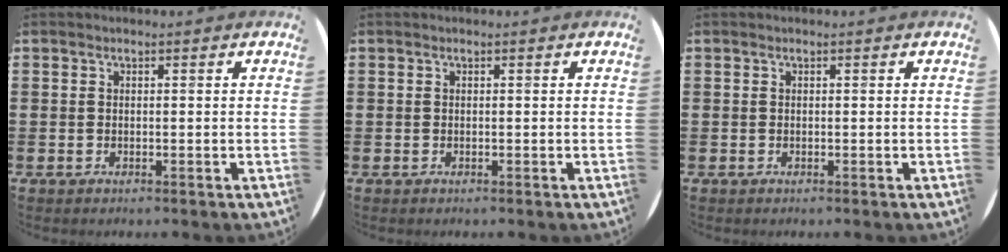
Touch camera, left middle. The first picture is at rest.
{"total": 0.0}
{"total": 0.0}